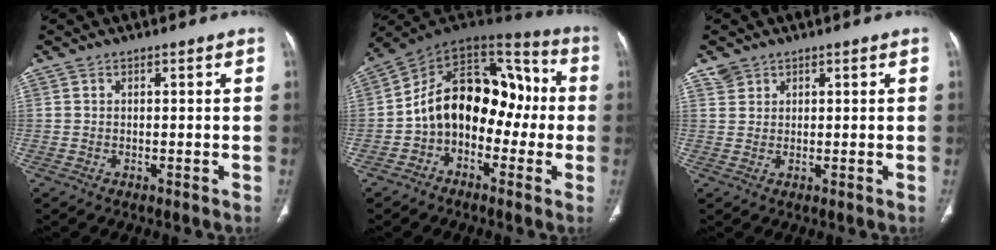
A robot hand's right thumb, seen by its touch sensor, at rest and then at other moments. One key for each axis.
{"total": 18.1, "fx": -2.4, "fy": 12.4, "fz": 13.0, "tx": -0.158, "ty": 0.073, "tz": -0.050}
{"total": 1.9, "fx": 1.3, "fy": 1.4, "fz": 0.1, "tx": 0.011, "ty": -0.003, "tz": 0.021}